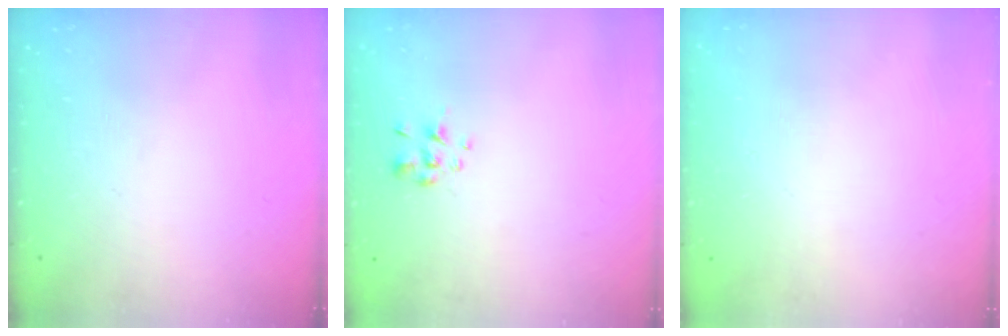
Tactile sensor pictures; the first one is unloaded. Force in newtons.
{"total": 1.6, "press": 1.4, "slide": 0.7}
{"total": 1.7, "press": 1.7, "slide": 0.2}